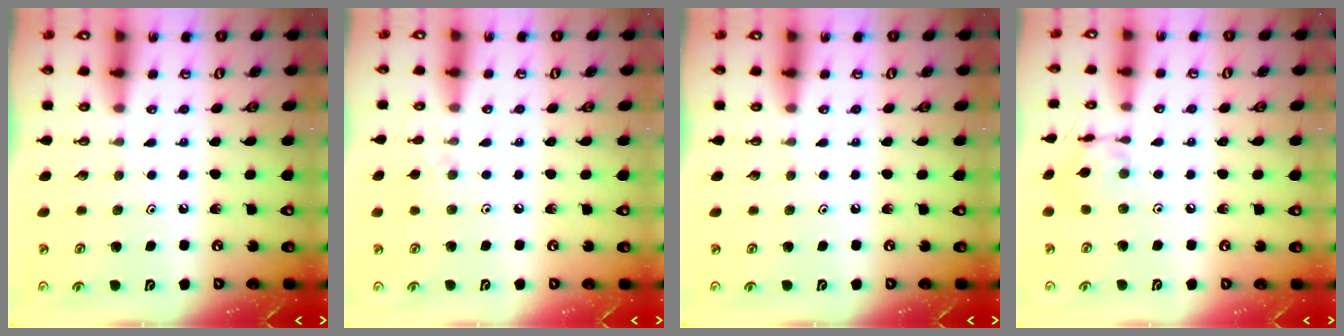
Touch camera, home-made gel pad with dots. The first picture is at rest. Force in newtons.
{"total": 6.3, "press": 6.2, "slide": 0.7}
{"total": 0.0}
{"total": 5.6, "press": 5.6, "slide": 0.3}